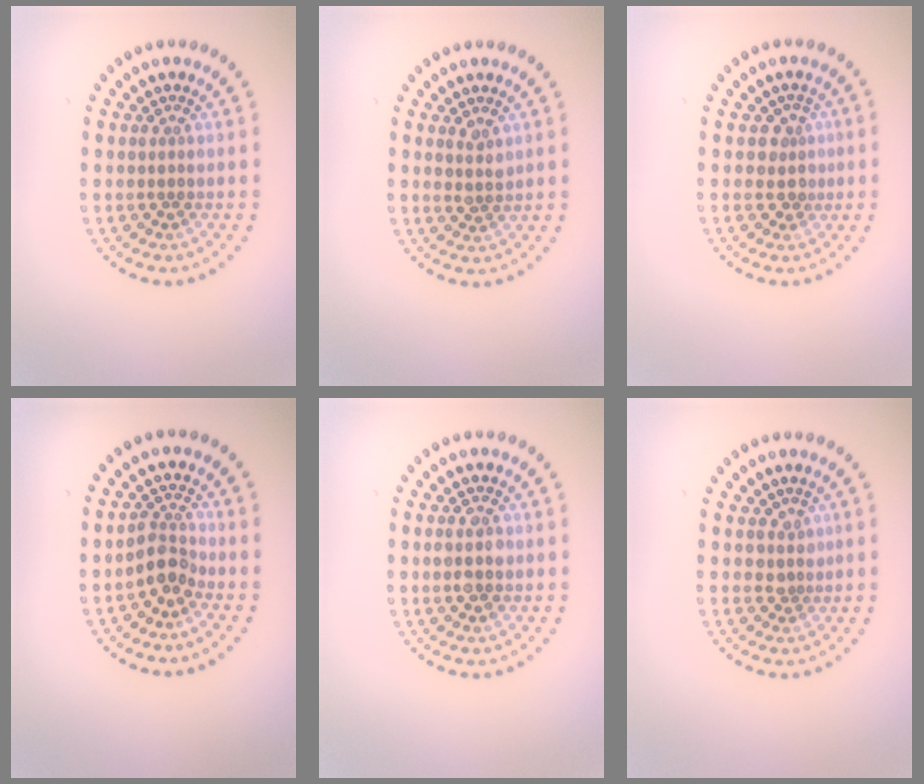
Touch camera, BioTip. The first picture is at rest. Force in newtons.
{"total": 1.3, "press": 1.1, "slide": 0.5}
{"total": 2.0, "press": 1.6, "slide": 1.3}
{"total": 2.4, "press": 1.8, "slide": 1.5}
{"total": 2.8, "press": 2.8, "slide": 0.1}
{"total": 1.5, "press": 1.0, "slide": 1.0}